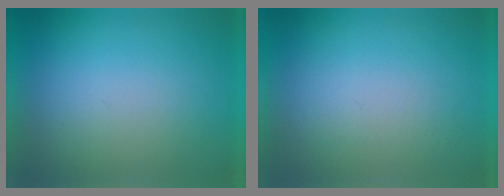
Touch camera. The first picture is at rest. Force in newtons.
{"total": 1.3}